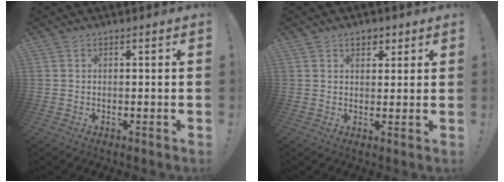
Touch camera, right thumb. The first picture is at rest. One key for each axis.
{"total": 3.3, "fx": 1.7, "fy": 2.5, "fz": 1.4, "tx": -0.015, "ty": -0.001, "tz": 0.030}